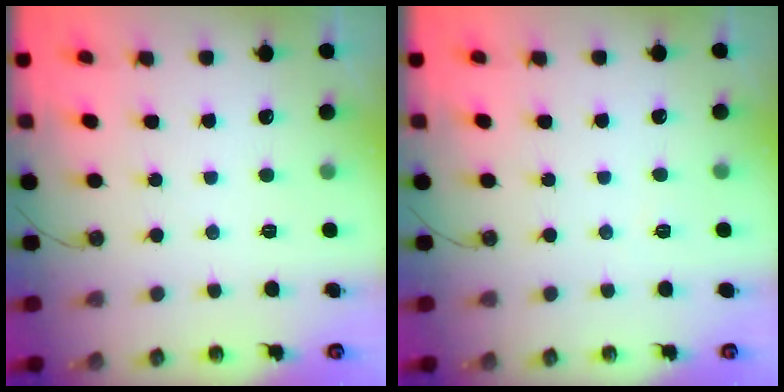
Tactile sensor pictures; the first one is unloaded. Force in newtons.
{"total": 3.7, "press": 2.9, "slide": 2.2}